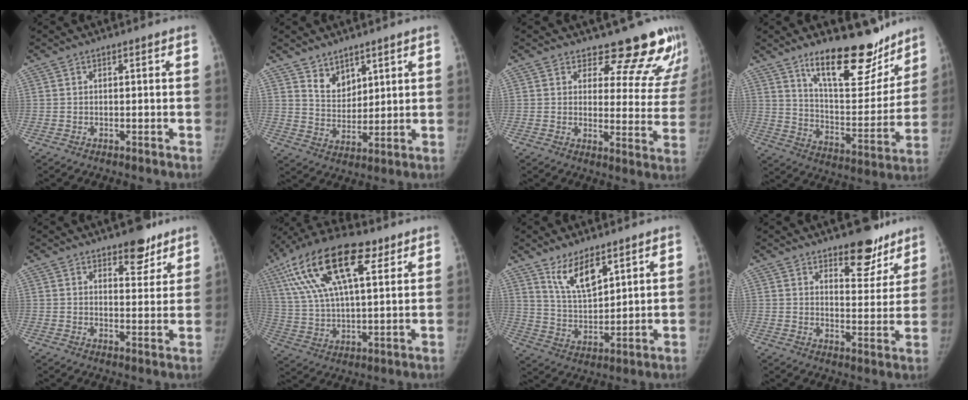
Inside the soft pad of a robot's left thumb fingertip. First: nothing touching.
{"total": 6.1, "force": [4.3, 3.7, 2.2], "torque": [-0.011, -0.038, 0.087]}
{"total": 14.3, "force": [12.9, 4.9, 3.8], "torque": [0.008, -0.112, 0.139]}
{"total": 20.7, "force": [15.0, 7.8, 11.9], "torque": [-0.121, -0.101, 0.236]}
{"total": 7.0, "force": [5.1, 3.3, 3.5], "torque": [-0.013, -0.031, 0.071]}
{"total": 22.2, "force": [10.6, 9.2, 17.1], "torque": [-0.317, -0.002, 0.192]}
{"total": 9.2, "force": [6.0, 3.6, 5.9], "torque": [-0.090, -0.041, 0.122]}
{"total": 10.2, "force": [7.6, 4.6, 5.1], "torque": [-0.025, -0.052, 0.111]}